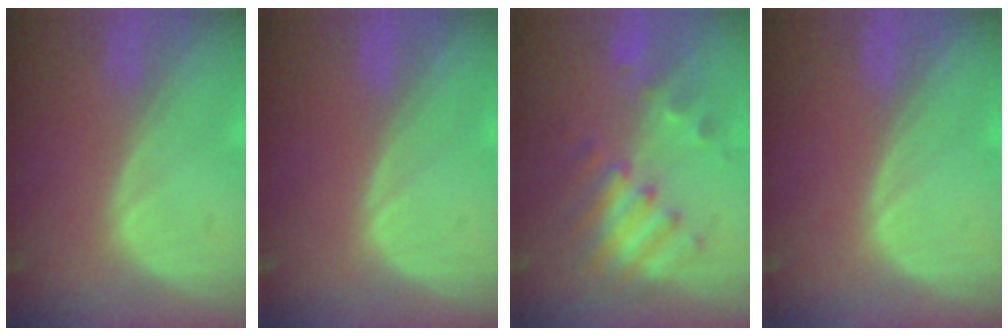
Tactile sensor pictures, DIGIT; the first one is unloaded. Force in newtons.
{"total": 0.0}
{"total": 7.6, "press": 7.0, "slide": 3.0}
{"total": 0.0}